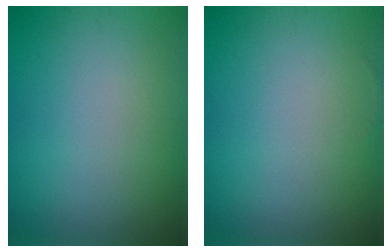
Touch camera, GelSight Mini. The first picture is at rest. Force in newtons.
{"total": 0.0}